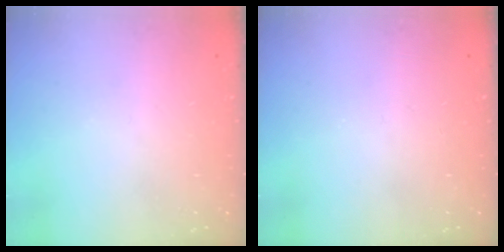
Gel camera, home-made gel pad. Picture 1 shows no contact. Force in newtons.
{"total": 0.0}